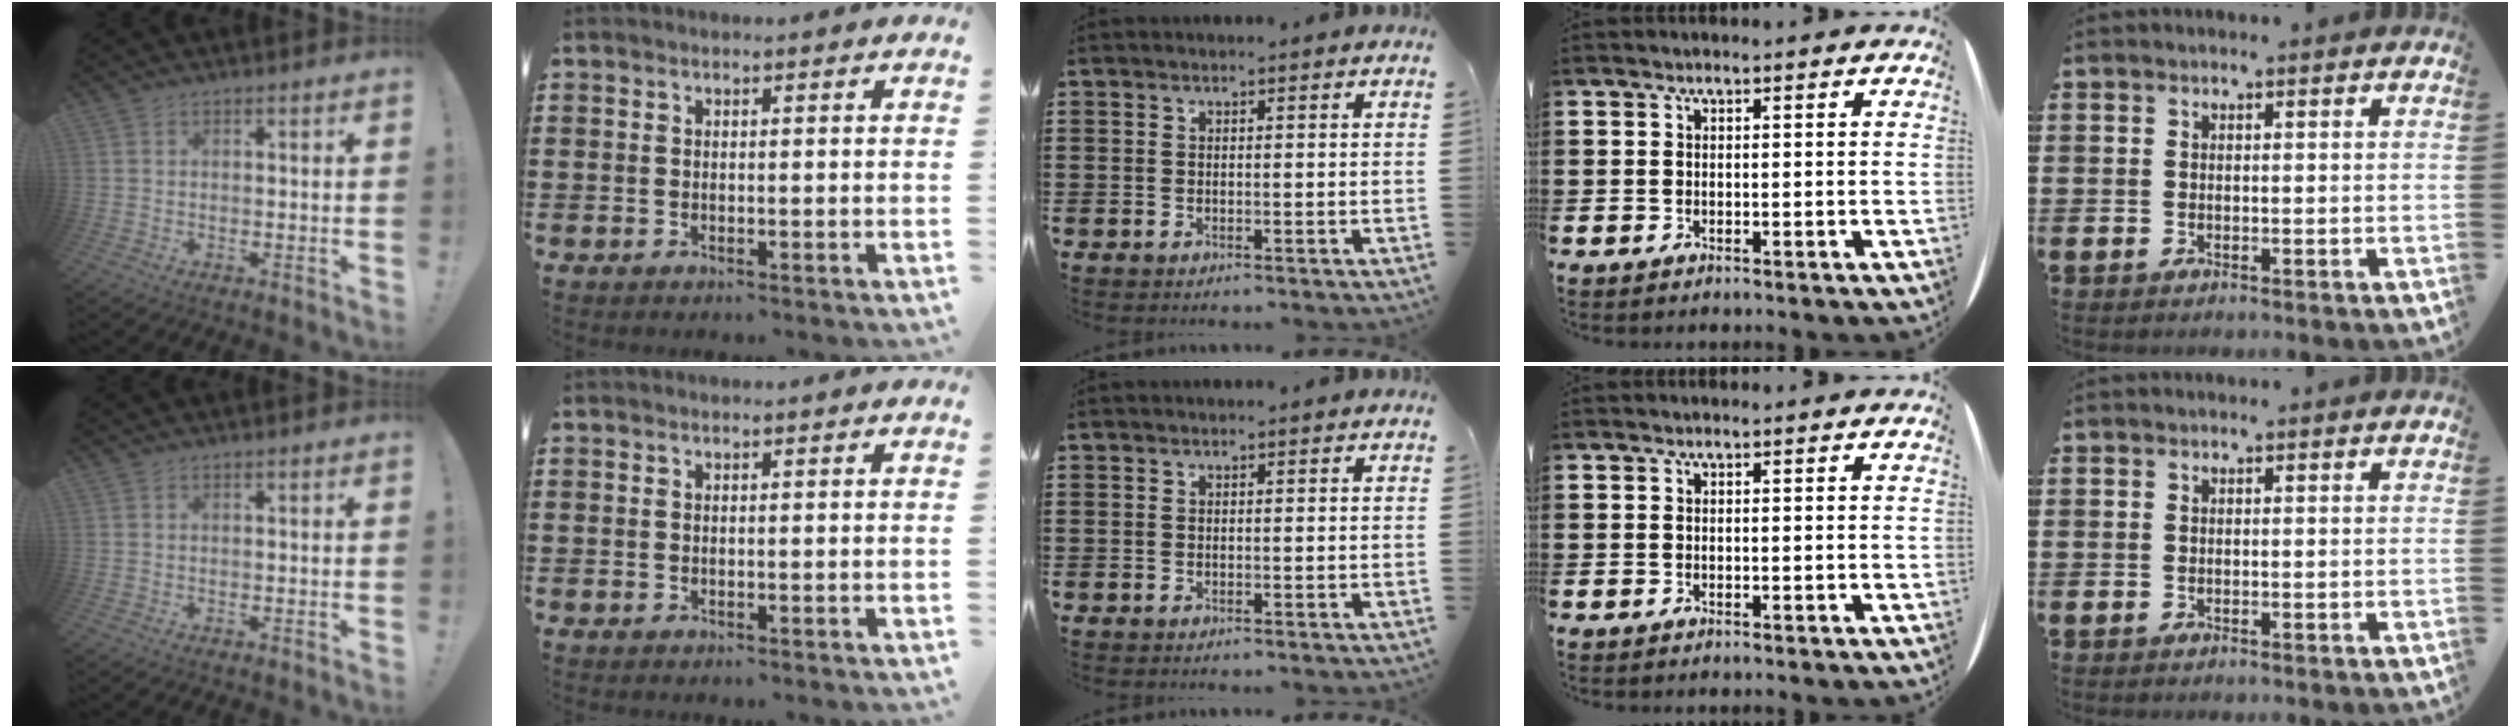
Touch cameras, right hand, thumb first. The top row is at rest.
{}